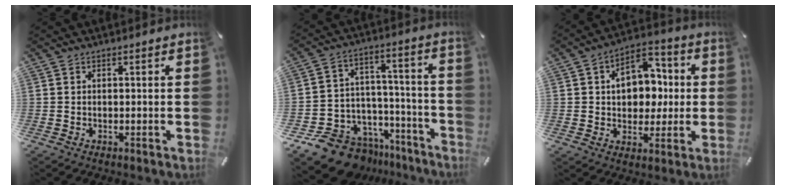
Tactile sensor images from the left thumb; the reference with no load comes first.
{"total": 13.9, "force": [-10.6, 8.3, 3.5], "torque": [-0.047, 0.060, -0.175]}
{"total": 11.0, "force": [0.8, 8.6, 6.8], "torque": [-0.089, 0.009, 0.015]}